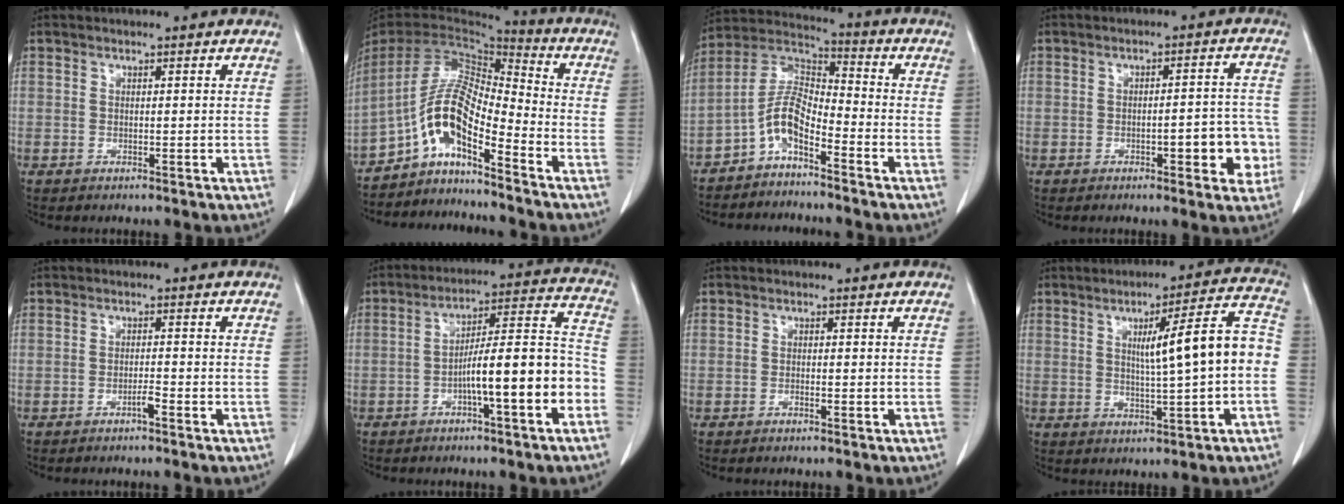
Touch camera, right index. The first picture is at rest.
{"total": 10.9, "force": [-6.8, 1.9, 8.3], "torque": [-0.164, 0.020, -0.127]}
{"total": 7.3, "force": [-4.3, 2.2, 5.4], "torque": [-0.120, 0.022, -0.093]}
{"total": 7.1, "force": [-2.0, 2.1, 6.5], "torque": [-0.074, 0.016, -0.022]}
{"total": 1.4, "force": [-1.0, -0.1, 1.0], "torque": [-0.017, 0.002, -0.019]}
{"total": 13.1, "force": [-4.7, 1.1, 12.2], "torque": [-0.182, 0.032, -0.071]}
{"total": 0.6, "force": [-0.4, 0.0, 0.5], "torque": [-0.010, 0.001, -0.006]}
{"total": 11.2, "force": [0.0, 0.5, 11.2], "torque": [-0.154, 0.025, 0.001]}